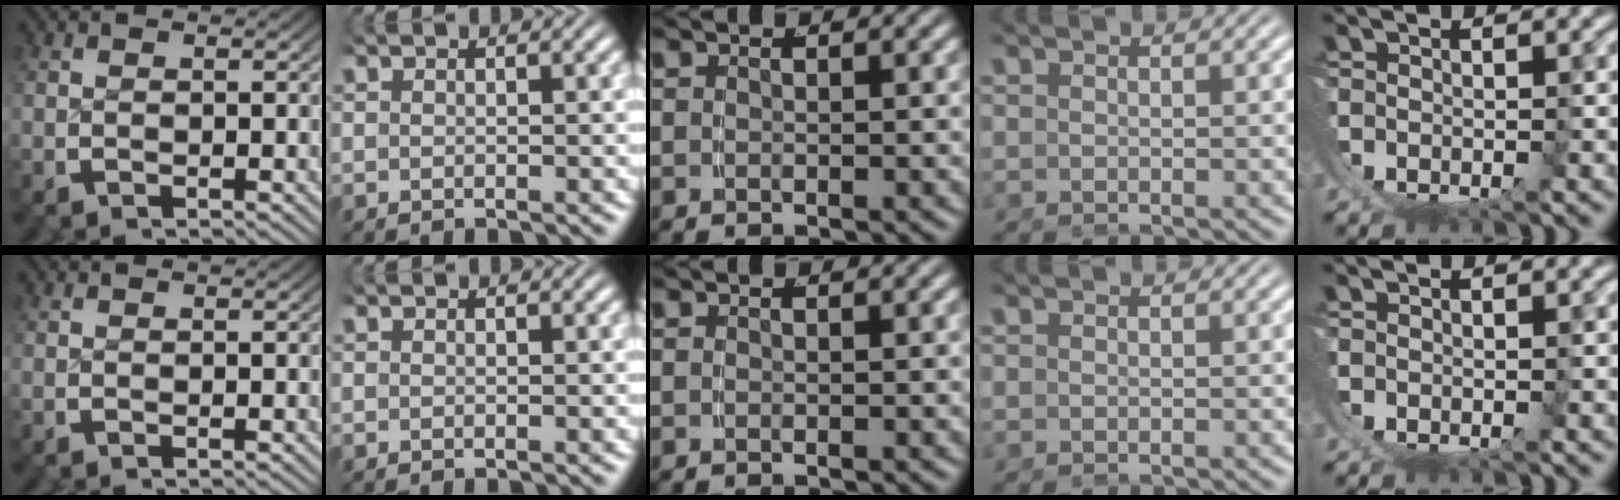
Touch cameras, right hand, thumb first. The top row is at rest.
{}